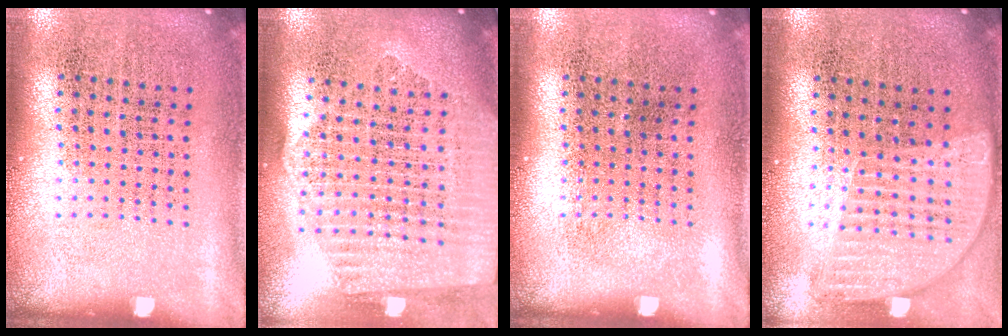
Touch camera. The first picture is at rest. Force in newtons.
{"total": 2.4, "press": 2.2, "slide": 1.1}
{"total": 0.0}
{"total": 1.1, "press": 1.1, "slide": 0.3}